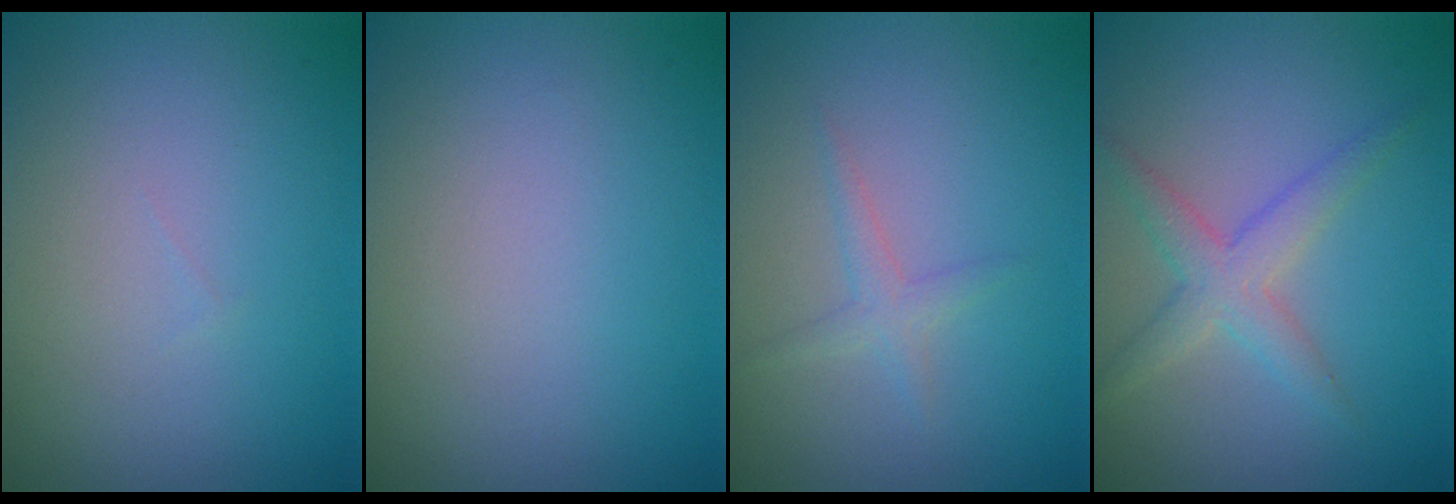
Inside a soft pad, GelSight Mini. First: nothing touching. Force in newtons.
{"total": 0.0}
{"total": 1.3, "press": 1.3, "slide": 0.0}
{"total": 2.9, "press": 2.9, "slide": 0.1}